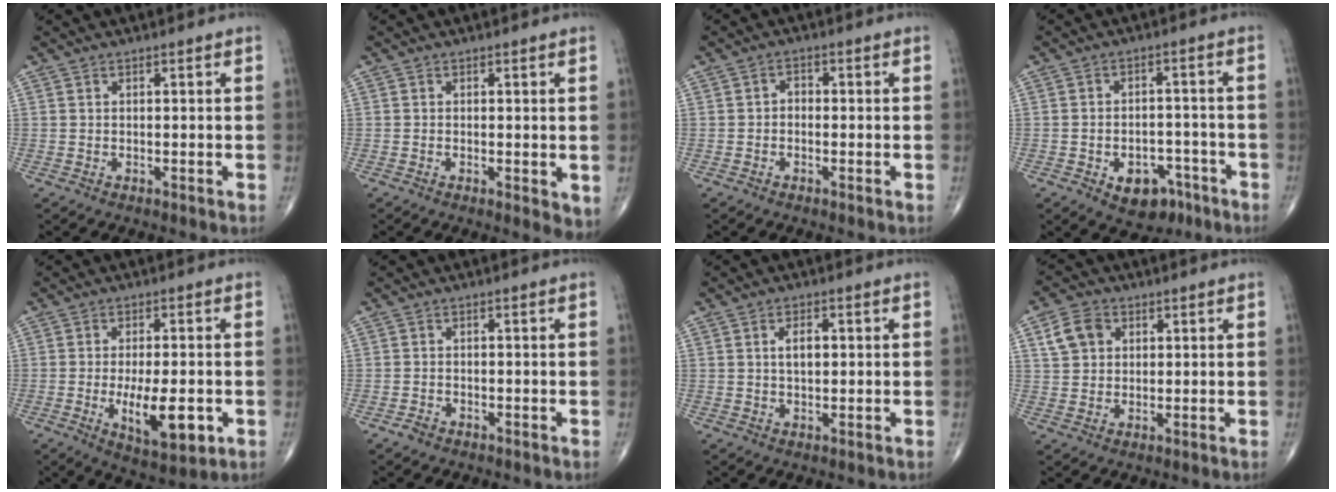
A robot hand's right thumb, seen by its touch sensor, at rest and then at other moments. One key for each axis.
{"total": 3.3, "fx": -0.3, "fy": 1.3, "fz": 3.0, "tx": -0.038, "ty": -0.010, "tz": -0.006}
{"total": 1.7, "fx": -0.5, "fy": 1.3, "fz": 1.0, "tx": -0.003, "ty": 0.009, "tz": -0.016}
{"total": 8.3, "fx": -4.3, "fy": 5.6, "fz": 4.4, "tx": -0.037, "ty": 0.035, "tz": -0.054}
{"total": 11.1, "fx": -2.8, "fy": 4.3, "fz": 9.9, "tx": -0.150, "ty": -0.010, "tz": -0.036}
{"total": 1.4, "fx": -1.0, "fy": 0.9, "fz": 0.5, "tx": -0.013, "ty": 0.005, "tz": -0.019}
{"total": 3.3, "fx": 0.5, "fy": 1.8, "fz": 2.8, "tx": -0.044, "ty": 0.000, "tz": 0.007}
{"total": 6.1, "fx": 2.1, "fy": 4.8, "fz": 3.1, "tx": -0.043, "ty": 0.002, "tz": 0.038}